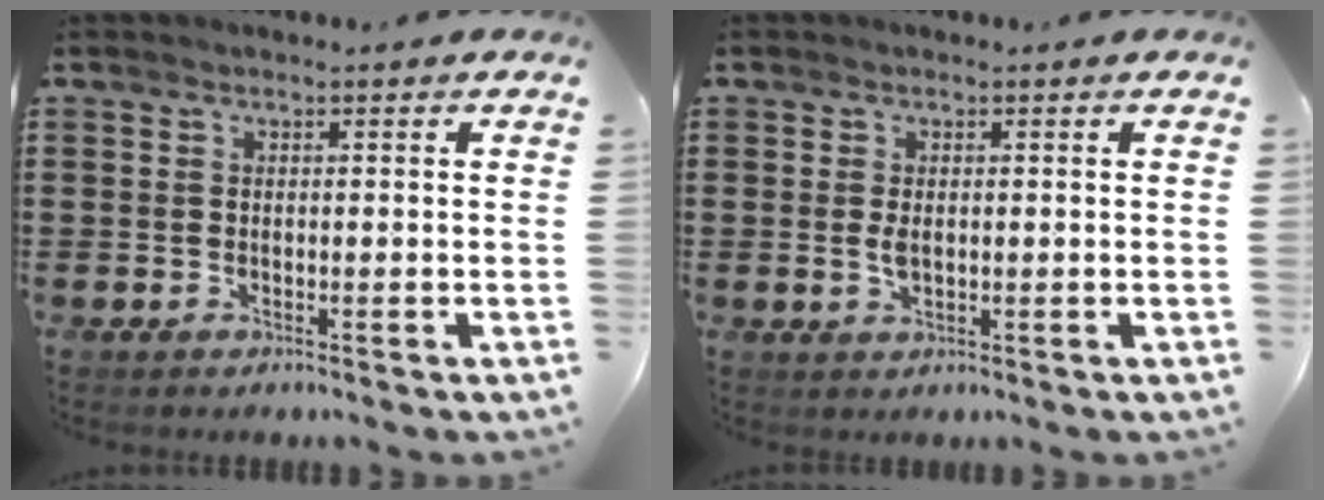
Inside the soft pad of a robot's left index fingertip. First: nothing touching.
{"total": 1.9, "force": [0.0, 1.0, 1.7], "torque": [-0.041, -0.001, -0.004]}